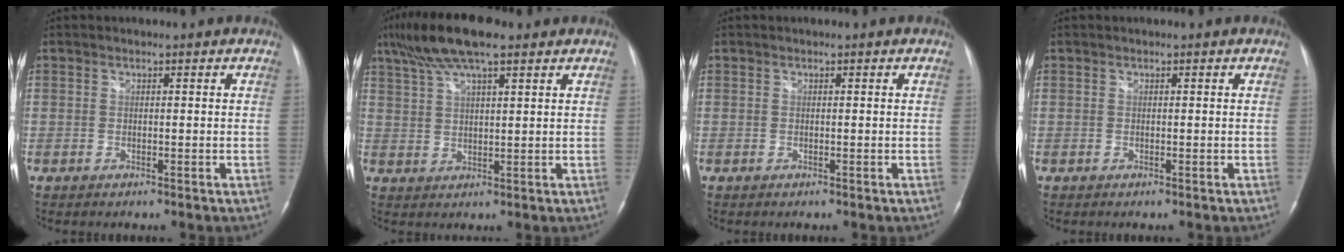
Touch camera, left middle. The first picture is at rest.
{"total": 10.4, "force": [7.2, 2.0, 7.2], "torque": [-0.143, 0.024, 0.125]}
{"total": 0.0}
{"total": 0.0}